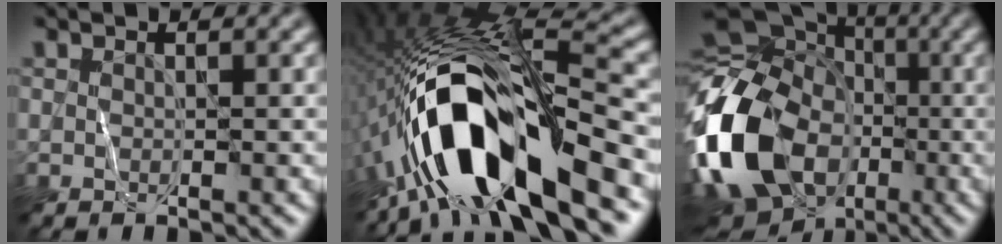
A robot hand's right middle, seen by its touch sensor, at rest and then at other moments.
{"total": 15.4, "force": [-6.4, 5.1, 13.0], "torque": [-0.239, 0.011, -0.111]}
{"total": 18.7, "force": [-5.1, 14.2, 11.1], "torque": [-0.255, -0.008, -0.096]}